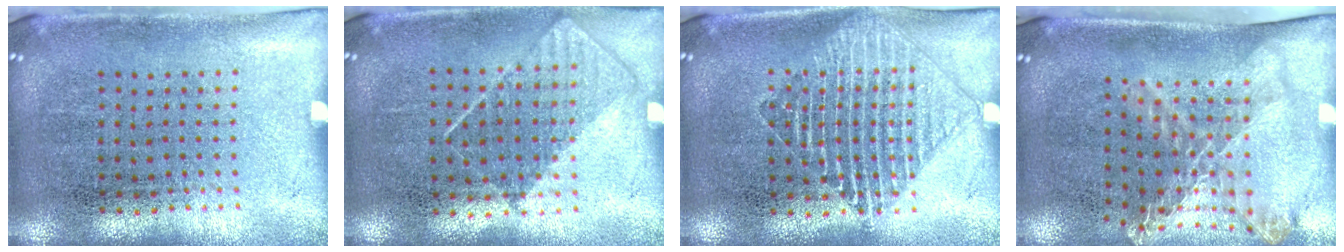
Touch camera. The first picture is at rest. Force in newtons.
{"total": 0.8, "press": 0.7, "slide": 0.4}
{"total": 1.4, "press": 1.4, "slide": 0.3}
{"total": 1.8, "press": 1.3, "slide": 1.2}